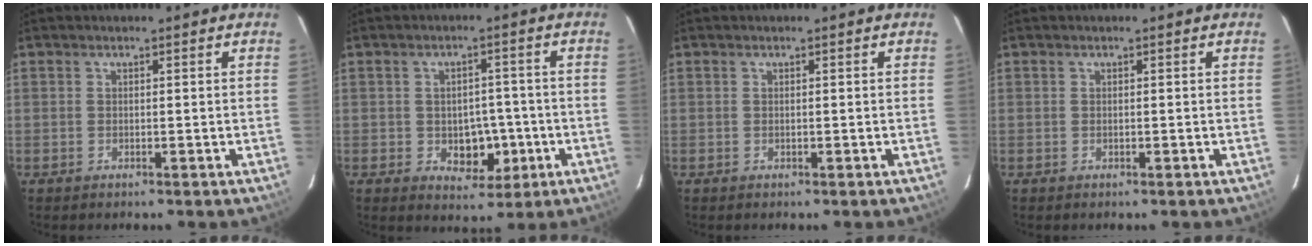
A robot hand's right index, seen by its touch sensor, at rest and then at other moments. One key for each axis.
{"total": 6.1, "fx": -1.6, "fy": 4.1, "fz": 4.2, "tx": -0.050, "ty": 0.010, "tz": -0.013}
{"total": 0.0}
{"total": 0.0}